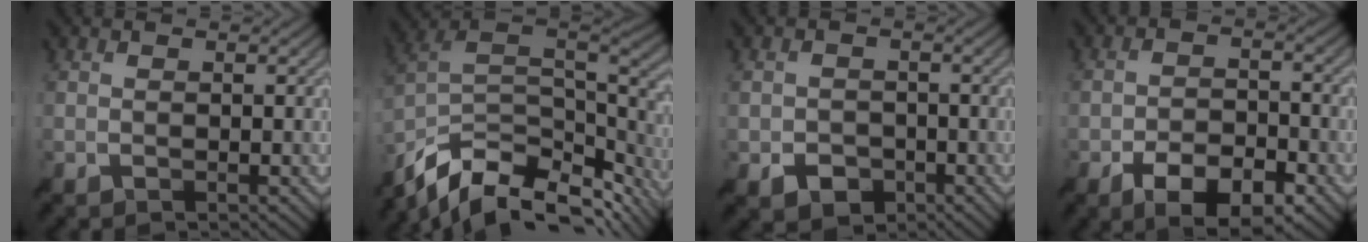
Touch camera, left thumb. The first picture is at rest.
{"total": 14.5, "force": [-8.9, 7.1, 9.0], "torque": [-0.213, -0.021, -0.144]}
{"total": 3.3, "force": [-1.5, 2.7, 1.3], "torque": [-0.026, -0.007, -0.029]}
{"total": 8.1, "force": [-4.7, 3.5, 5.6], "torque": [-0.094, 0.003, -0.082]}